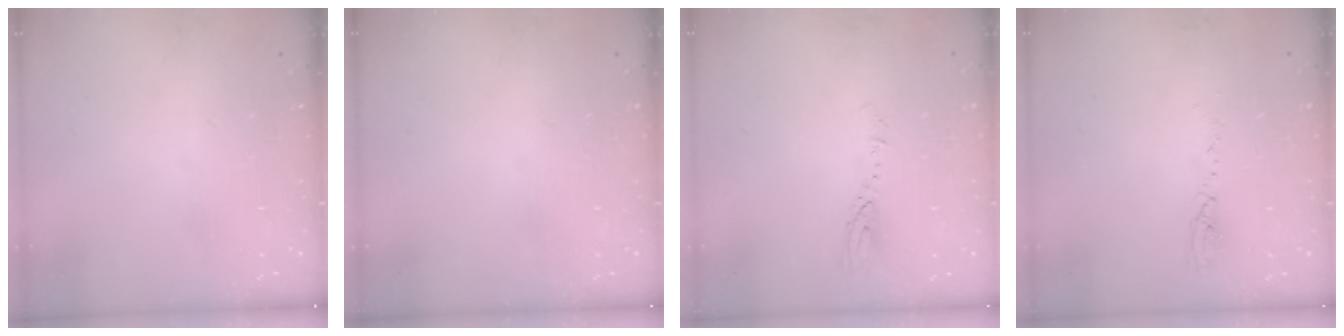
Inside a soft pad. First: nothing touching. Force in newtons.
{"total": 0.0}
{"total": 3.1, "press": 3.1, "slide": 0.4}
{"total": 3.7, "press": 3.6, "slide": 1.1}